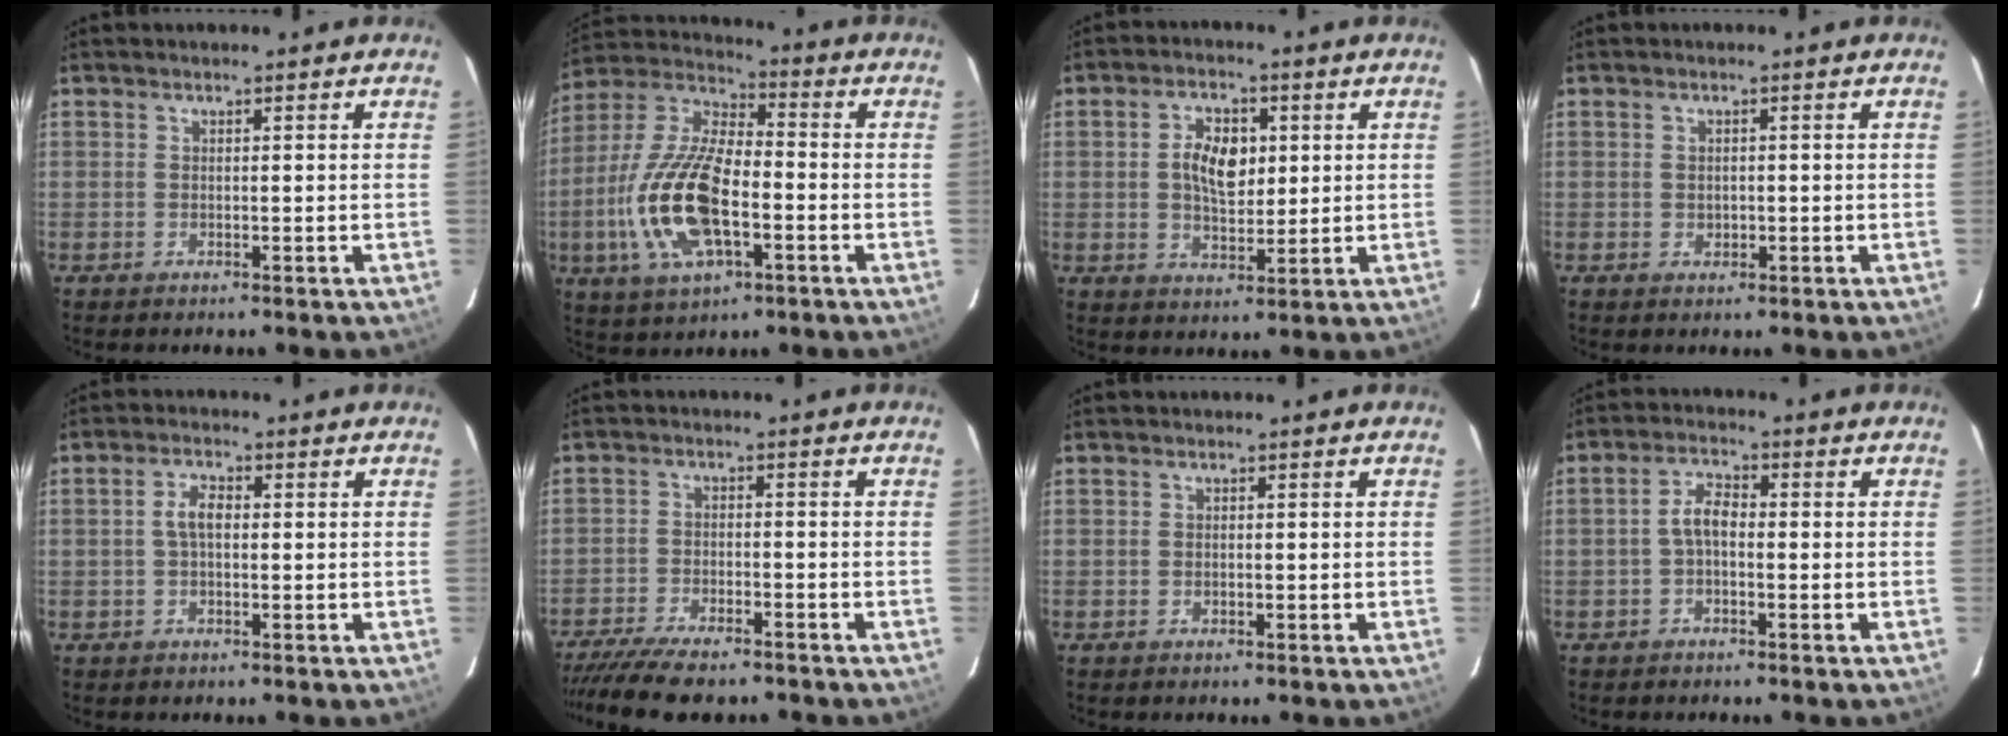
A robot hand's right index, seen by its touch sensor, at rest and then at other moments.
{"total": 18.5, "force": [-4.7, 7.8, 16.1], "torque": [-0.347, -0.007, -0.089]}
{"total": 7.6, "force": [1.3, 4.4, 6.1], "torque": [-0.110, 0.011, 0.025]}
{"total": 1.3, "force": [-0.1, 1.2, 0.5], "torque": [-0.005, 0.001, 0.000]}
{"total": 3.4, "force": [0.2, 1.7, 3.0], "torque": [-0.061, 0.009, 0.006]}
{"total": 12.5, "force": [-10.6, 2.8, 5.9], "torque": [-0.135, -0.032, -0.177]}
{"total": 0.5, "force": [-0.1, 0.5, 0.2], "torque": [-0.003, 0.000, -0.001]}
{"total": 3.7, "force": [-0.6, 1.8, 3.1], "torque": [-0.065, 0.014, -0.011]}